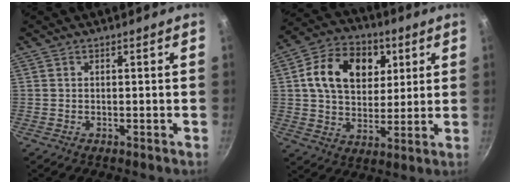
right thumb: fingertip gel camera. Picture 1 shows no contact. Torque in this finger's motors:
{"motor_torque": [-1.34, 1.62, 0.56, 0.28, 0.31]}